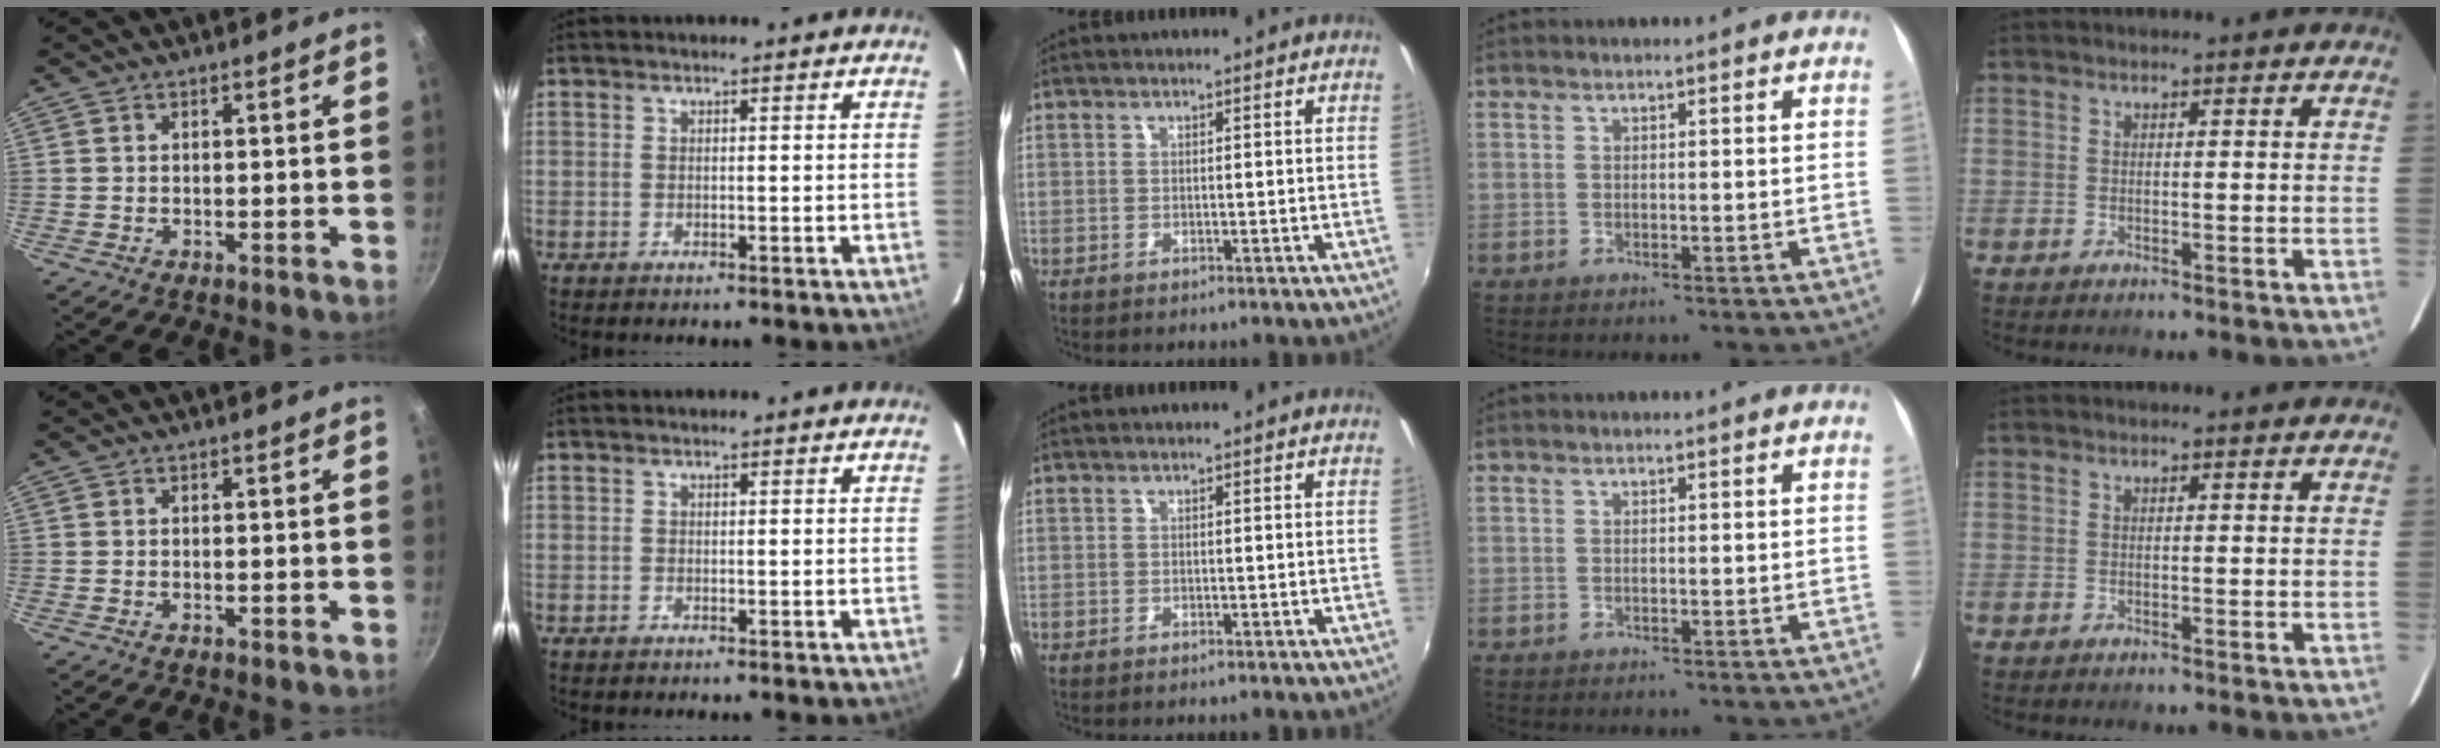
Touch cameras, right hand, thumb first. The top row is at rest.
{}